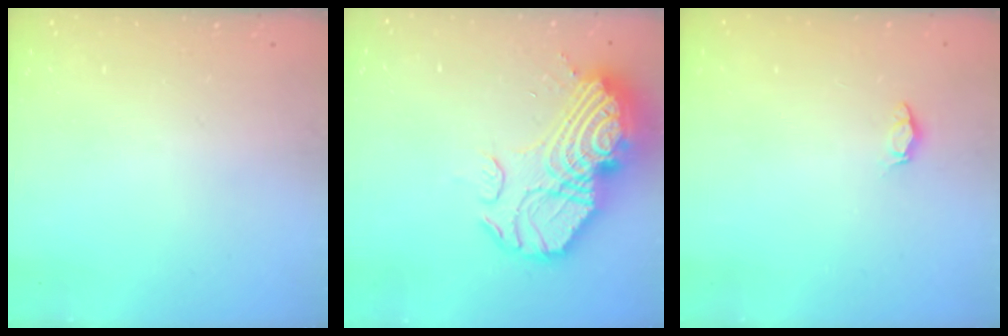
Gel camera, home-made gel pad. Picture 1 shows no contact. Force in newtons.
{"total": 22.8, "press": 22.6, "slide": 2.8}
{"total": 3.4, "press": 3.4, "slide": 0.4}